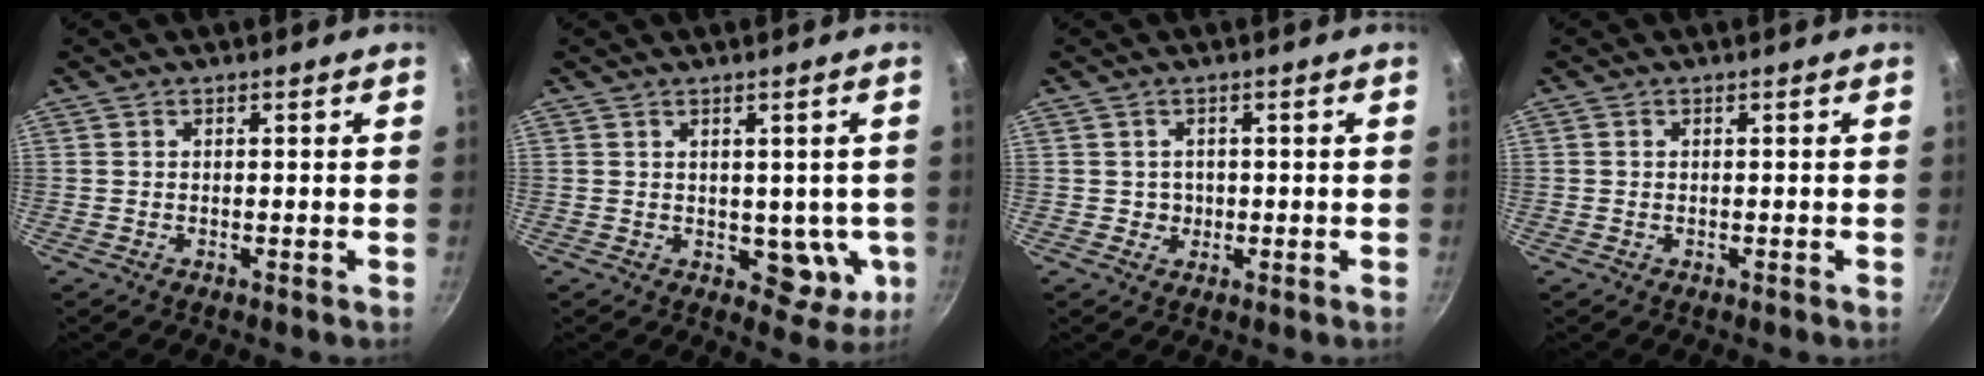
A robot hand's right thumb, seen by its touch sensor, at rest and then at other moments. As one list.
[{"total": 6.8, "force": [0.1, 4.6, 5.0], "torque": [-0.036, -0.003, 0.012]}, {"total": 2.0, "force": [0.0, 2.0, 0.4], "torque": [0.009, 0.000, 0.000]}, {"total": 0.0}]